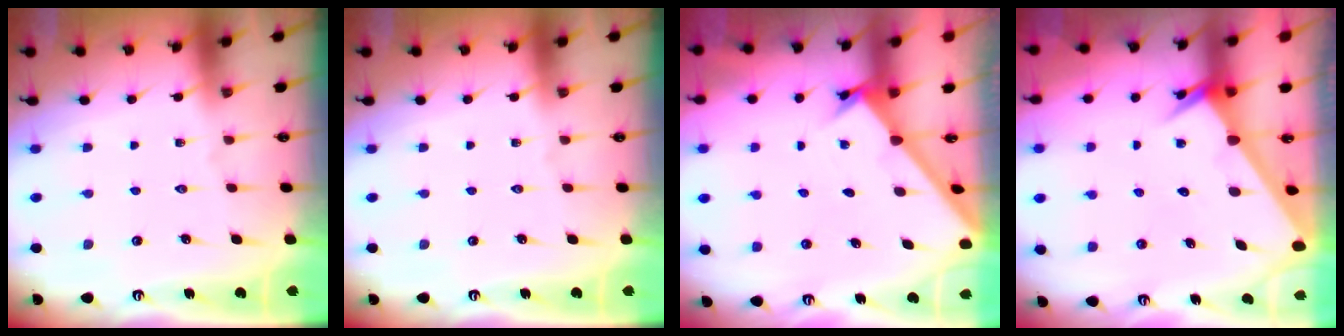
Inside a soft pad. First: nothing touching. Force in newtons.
{"total": 0.0}
{"total": 1.7, "press": 1.7, "slide": 0.1}
{"total": 2.6, "press": 2.6, "slide": 0.1}